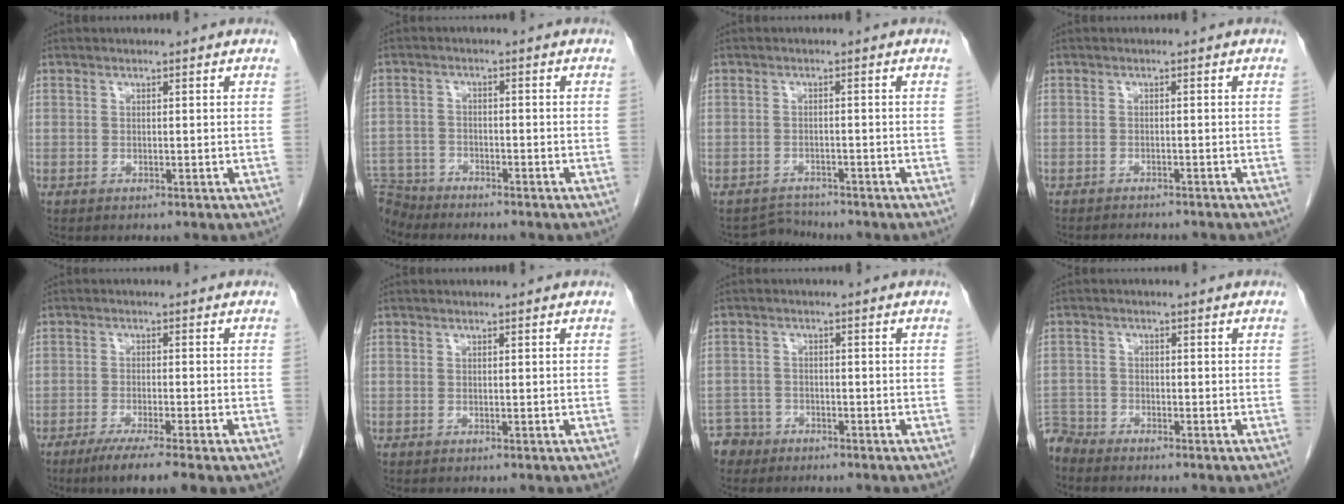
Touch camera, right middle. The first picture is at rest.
{"total": 6.5, "force": [-6.2, 1.9, 0.0], "torque": [-0.001, -0.001, -0.116]}
{"total": 2.3, "force": [-2.1, 0.2, -1.0], "torque": [0.019, -0.009, -0.034]}
{"total": 4.6, "force": [-4.3, 0.8, 1.3], "torque": [-0.016, -0.006, -0.059]}
{"total": 7.2, "force": [-4.9, -0.1, 5.3], "torque": [-0.080, -0.017, -0.077]}
{"total": 0.0}
{"total": 3.6, "force": [-2.9, 2.1, -0.8], "torque": [0.018, 0.005, -0.058]}
{"total": 3.0, "force": [-2.9, 0.1, -0.5], "torque": [0.018, -0.011, -0.056]}